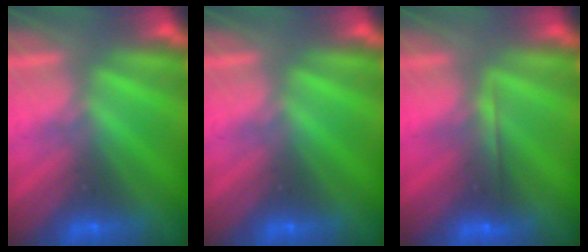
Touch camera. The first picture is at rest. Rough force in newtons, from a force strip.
{"total": 0.0}
{"total": 1.8}